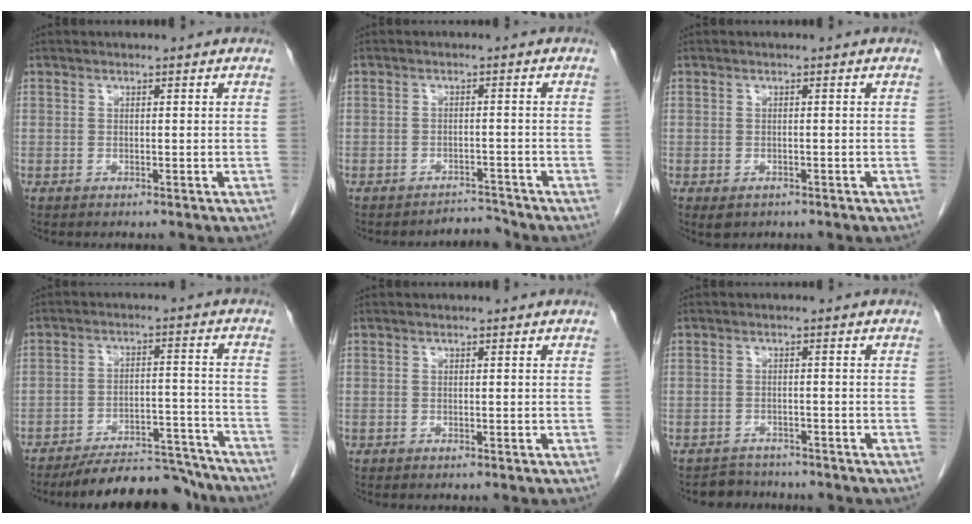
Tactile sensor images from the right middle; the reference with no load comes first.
{"total": 2.5, "force": [-2.2, -0.1, -1.2], "torque": [0.022, -0.001, -0.030]}
{"total": 1.6, "force": [-0.9, 1.1, 0.7], "torque": [-0.011, 0.000, -0.004]}
{"total": 13.7, "force": [-12.9, 2.5, 3.8], "torque": [-0.046, 0.017, -0.186]}
{"total": 0.0}
{"total": 2.9, "force": [-2.6, 1.0, -0.7], "torque": [0.005, -0.003, -0.043]}